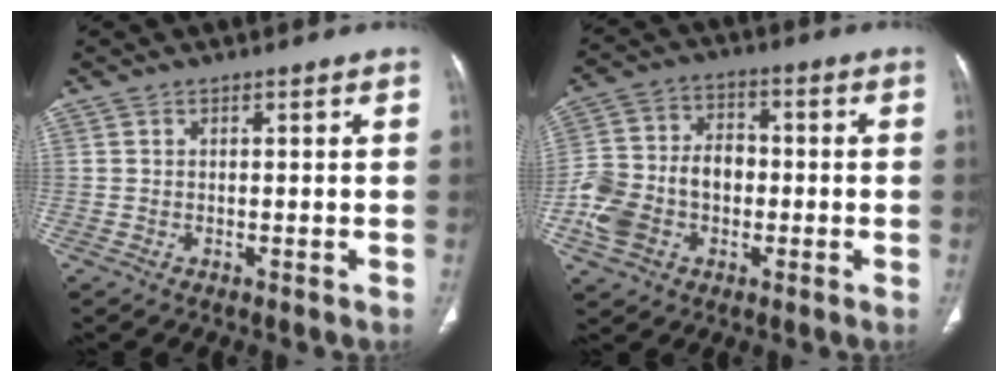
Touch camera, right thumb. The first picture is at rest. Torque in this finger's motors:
{"motor_torque": [1.63, 1.40, 1.33, -0.51, 0.11]}